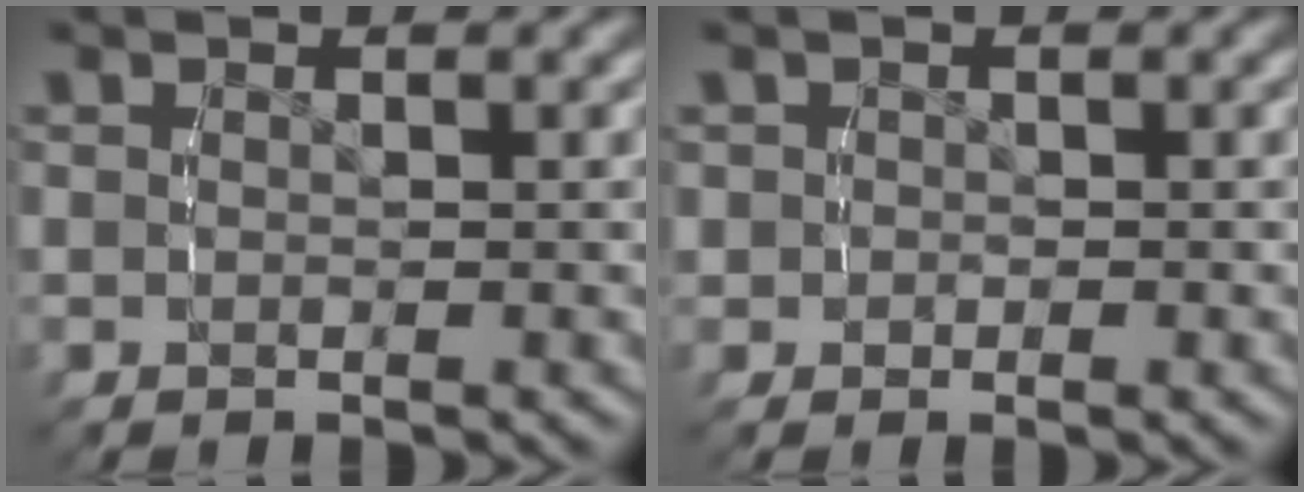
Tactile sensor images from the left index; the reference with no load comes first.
{"total": 0.8, "force": [0.0, 0.8, -0.1], "torque": [0.000, -0.006, 0.001]}